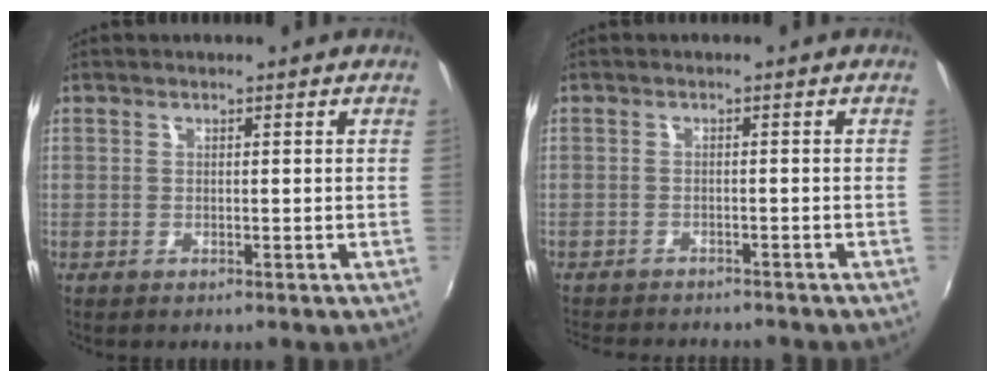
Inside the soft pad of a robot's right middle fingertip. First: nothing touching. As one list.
[{"total": 7.2, "force": [-6.6, 1.5, 2.2], "torque": [-0.059, -0.018, -0.100]}]